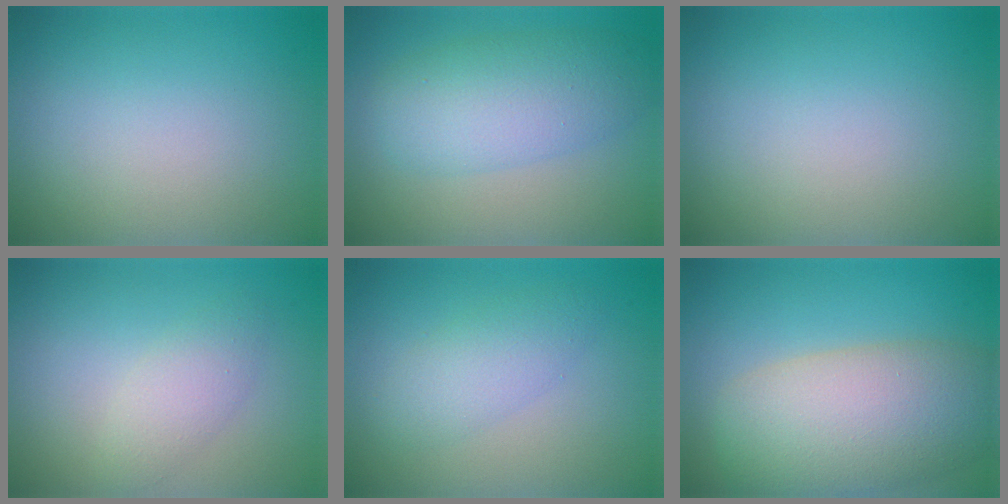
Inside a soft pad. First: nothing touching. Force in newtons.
{"total": 6.0, "press": 6.0, "slide": 0.2}
{"total": 0.0}
{"total": 2.3, "press": 2.3, "slide": 0.2}
{"total": 2.9, "press": 2.8, "slide": 0.2}
{"total": 9.6, "press": 9.6, "slide": 0.7}